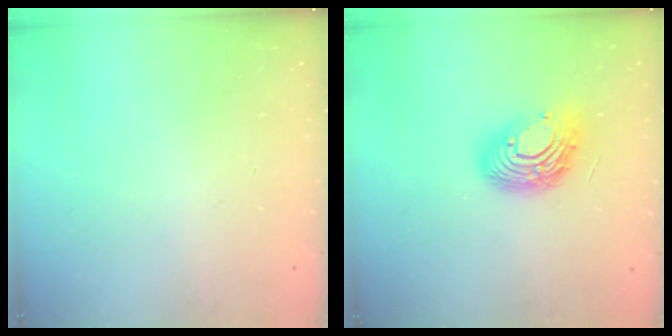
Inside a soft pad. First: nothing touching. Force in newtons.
{"total": 15.0, "press": 15.0, "slide": 1.2}